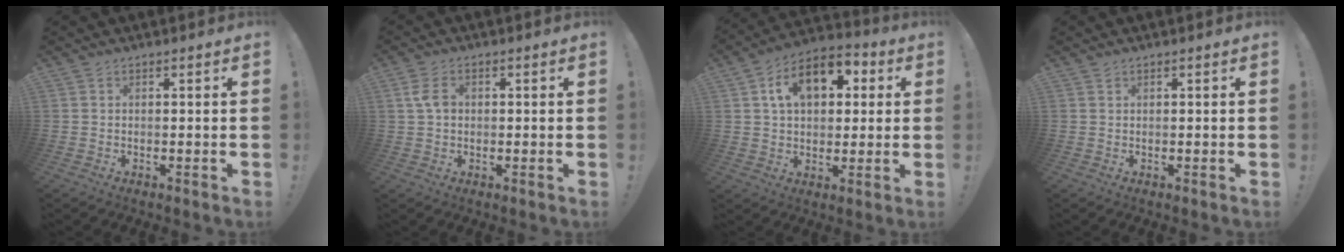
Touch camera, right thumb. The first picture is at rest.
{"total": 4.9, "force": [0.6, 3.4, 3.5], "torque": [-0.057, 0.004, 0.009]}
{"total": 14.1, "force": [4.9, 9.3, 9.4], "torque": [-0.144, -0.003, 0.089]}
{"total": 0.5, "force": [0.4, 0.3, 0.1], "torque": [0.004, -0.004, 0.007]}